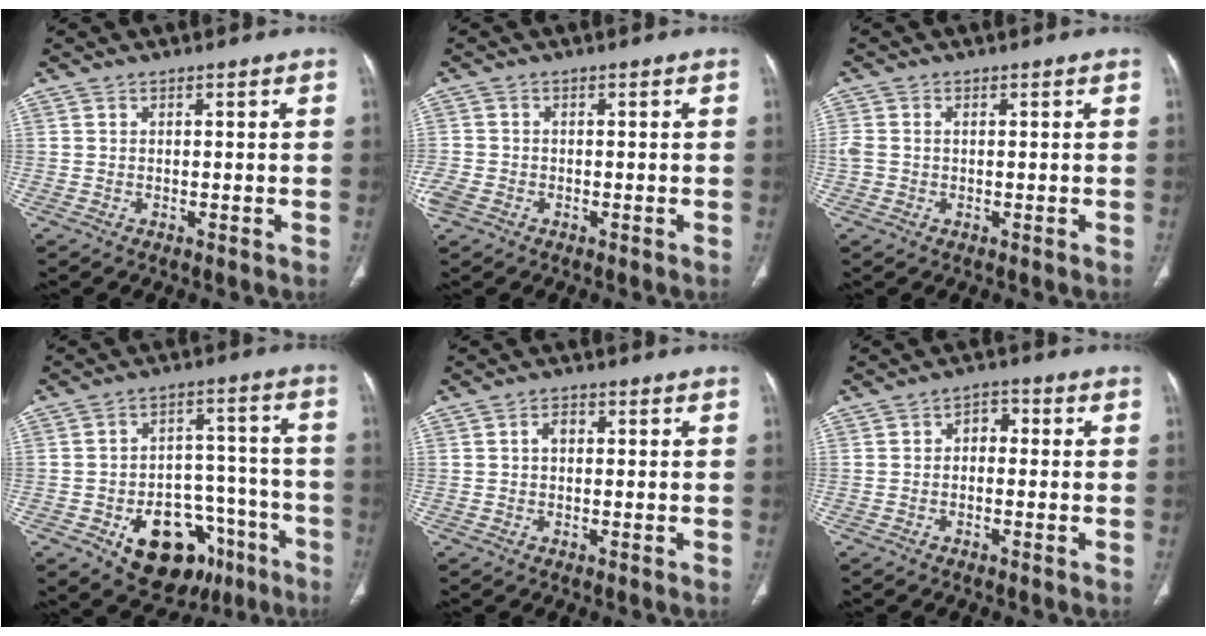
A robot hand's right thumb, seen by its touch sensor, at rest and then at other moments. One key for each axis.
{"total": 4.0, "fx": -1.9, "fy": 3.0, "fz": 1.9, "tx": -0.053, "ty": 0.005, "tz": -0.034}
{"total": 2.2, "fx": -0.2, "fy": 1.8, "fz": 1.2, "tx": -0.033, "ty": 0.003, "tz": -0.004}
{"total": 18.1, "fx": -9.0, "fy": 11.6, "fz": 10.5, "tx": -0.099, "ty": 0.068, "tz": -0.119}
{"total": 2.3, "fx": 0.2, "fy": 1.6, "fz": 1.6, "tx": -0.022, "ty": 0.010, "tz": 0.002}
{"total": 3.3, "fx": -0.2, "fy": 2.3, "fz": 2.3, "tx": -0.019, "ty": 0.015, "tz": -0.015}